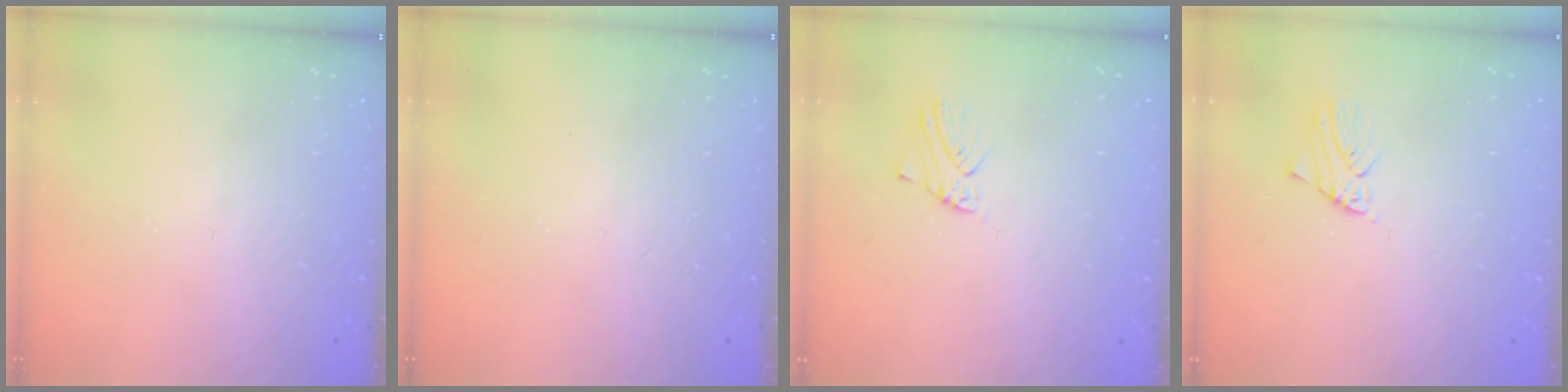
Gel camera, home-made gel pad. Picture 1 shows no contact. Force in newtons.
{"total": 0.0}
{"total": 1.0, "press": 1.0, "slide": 0.2}
{"total": 1.2, "press": 1.1, "slide": 0.1}